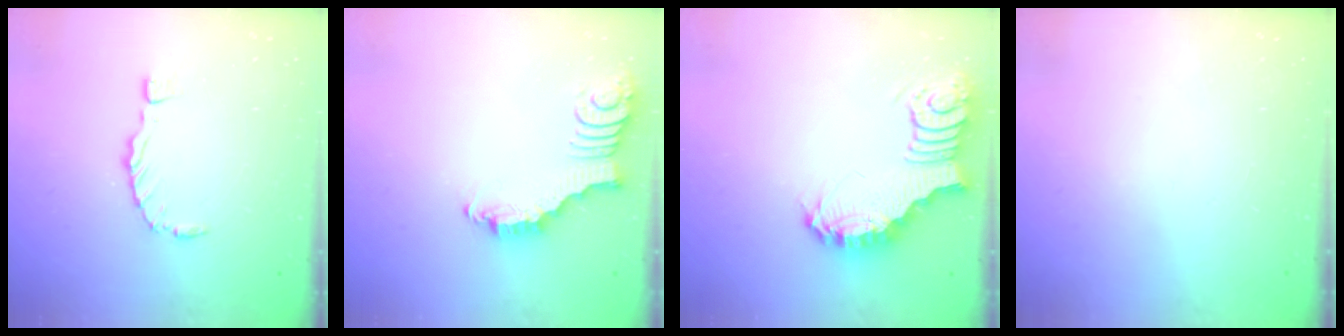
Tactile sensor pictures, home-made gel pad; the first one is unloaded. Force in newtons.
{"total": 2.9, "press": 2.8, "slide": 0.4}
{"total": 3.7, "press": 3.6, "slide": 0.6}
{"total": 0.0}